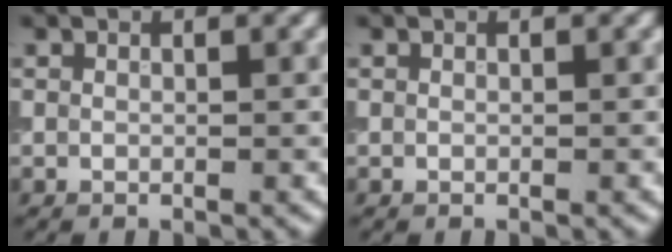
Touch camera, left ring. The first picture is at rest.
{"total": 0.0}